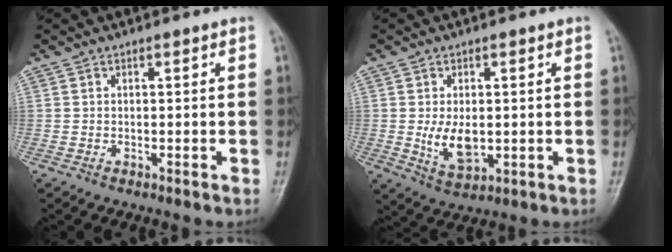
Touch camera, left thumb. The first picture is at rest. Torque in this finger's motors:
{"motor_torque": [0.88, 0.99, 0.74, -0.09, 0.08]}